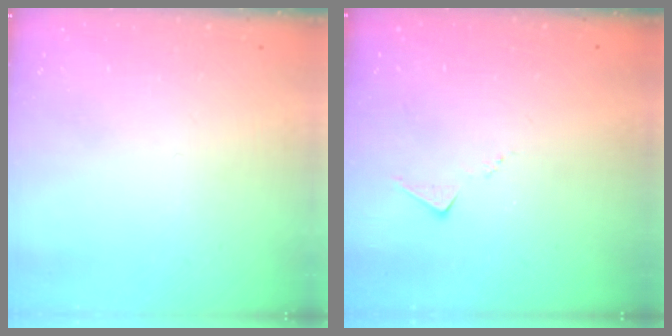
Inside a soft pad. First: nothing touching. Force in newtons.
{"total": 6.8, "press": 6.7, "slide": 0.4}